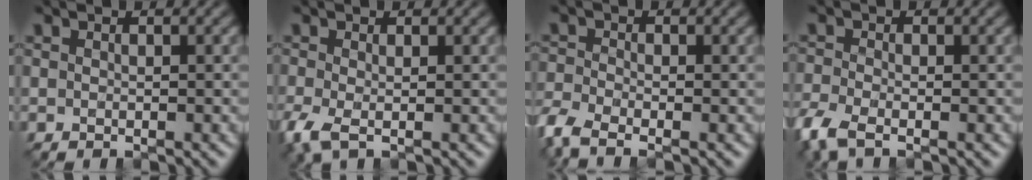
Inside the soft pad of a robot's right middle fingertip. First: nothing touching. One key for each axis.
{"total": 2.7, "fx": -1.1, "fy": 1.0, "fz": 2.2, "tx": -0.061, "ty": -0.010, "tz": -0.027}
{"total": 4.2, "fx": -2.9, "fy": 1.6, "fz": 2.5, "tx": -0.062, "ty": -0.011, "tz": -0.075}
{"total": 3.6, "fx": -2.4, "fy": 1.2, "fz": 2.3, "tx": -0.063, "ty": -0.013, "tz": -0.063}